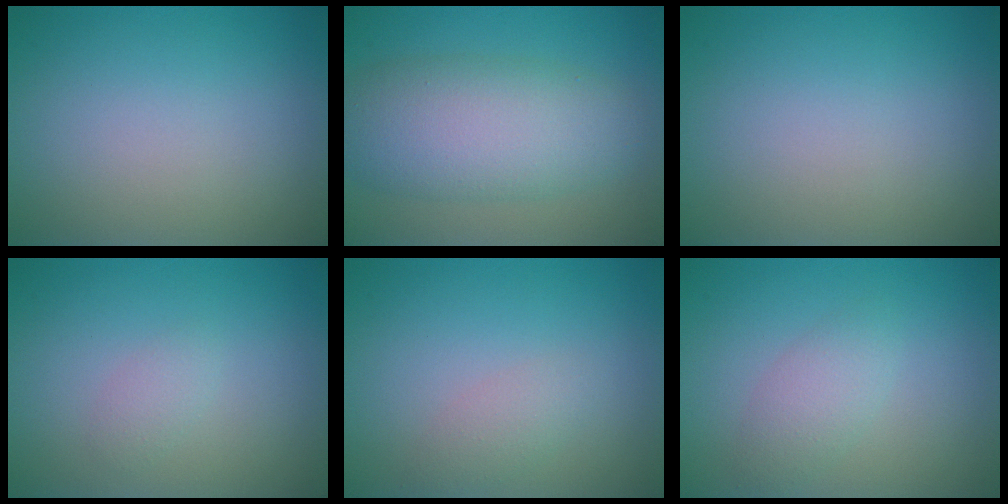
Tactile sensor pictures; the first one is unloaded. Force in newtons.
{"total": 7.8, "press": 7.8, "slide": 0.2}
{"total": 0.0}
{"total": 1.0, "press": 1.0, "slide": 0.1}
{"total": 1.5, "press": 1.5, "slide": 0.1}
{"total": 2.1, "press": 2.1, "slide": 0.1}